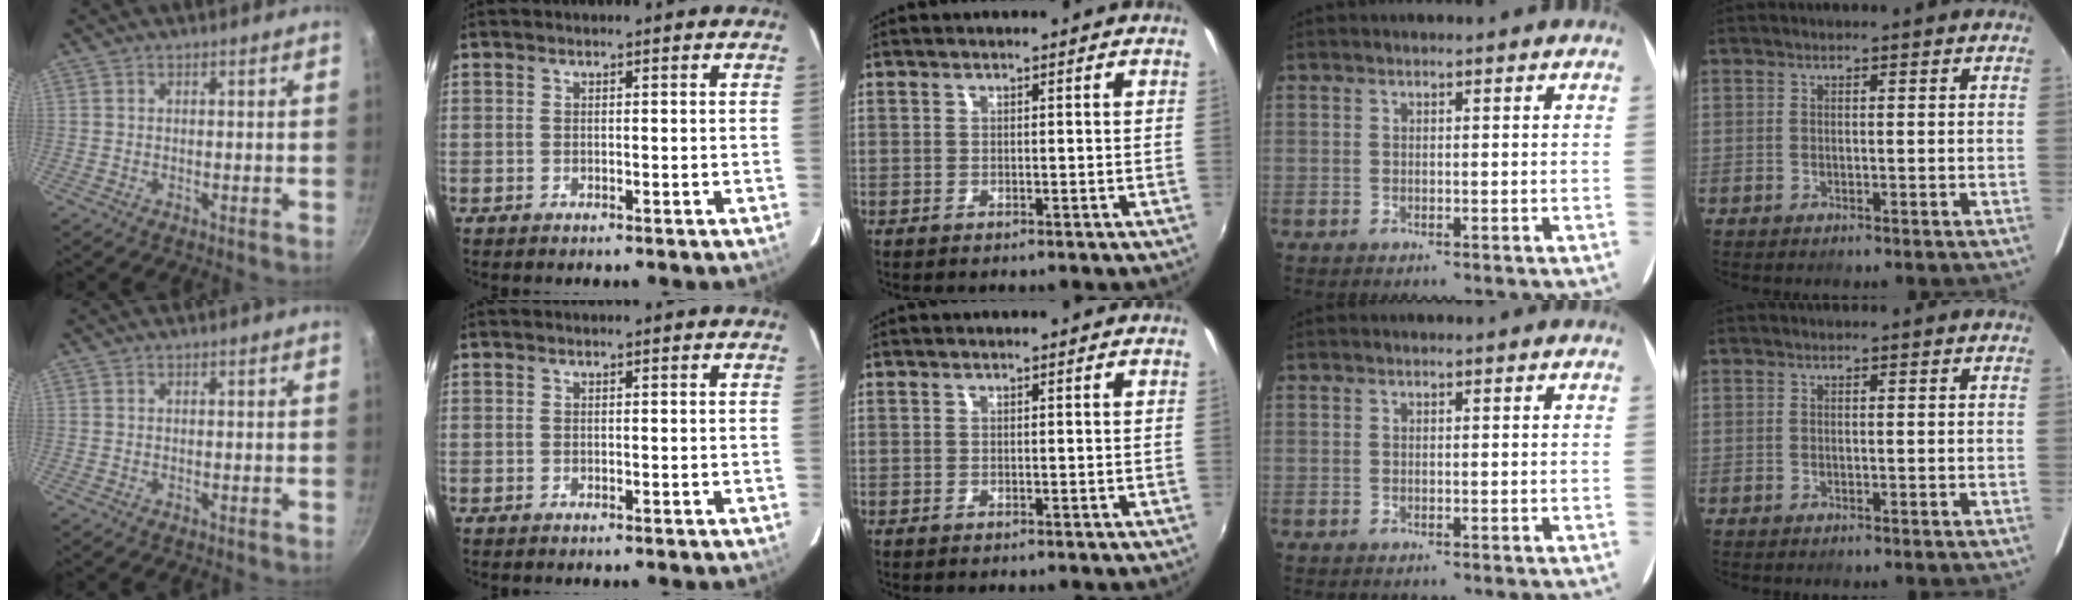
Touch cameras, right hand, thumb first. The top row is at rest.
{}